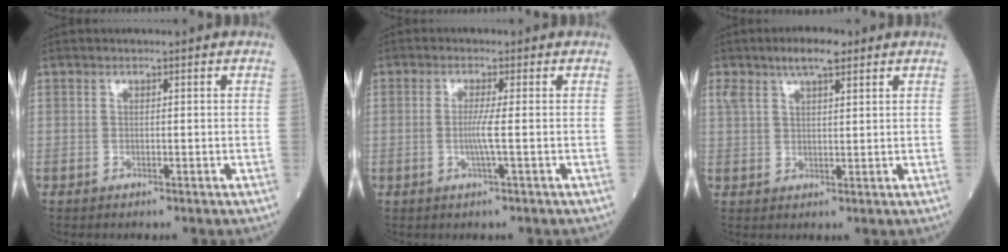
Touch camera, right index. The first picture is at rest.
{"total": 3.0, "force": [-0.3, -0.6, 3.0], "torque": [-0.062, -0.004, -0.008]}
{"total": 5.6, "force": [3.9, 1.4, 3.8], "torque": [-0.076, 0.014, 0.068]}